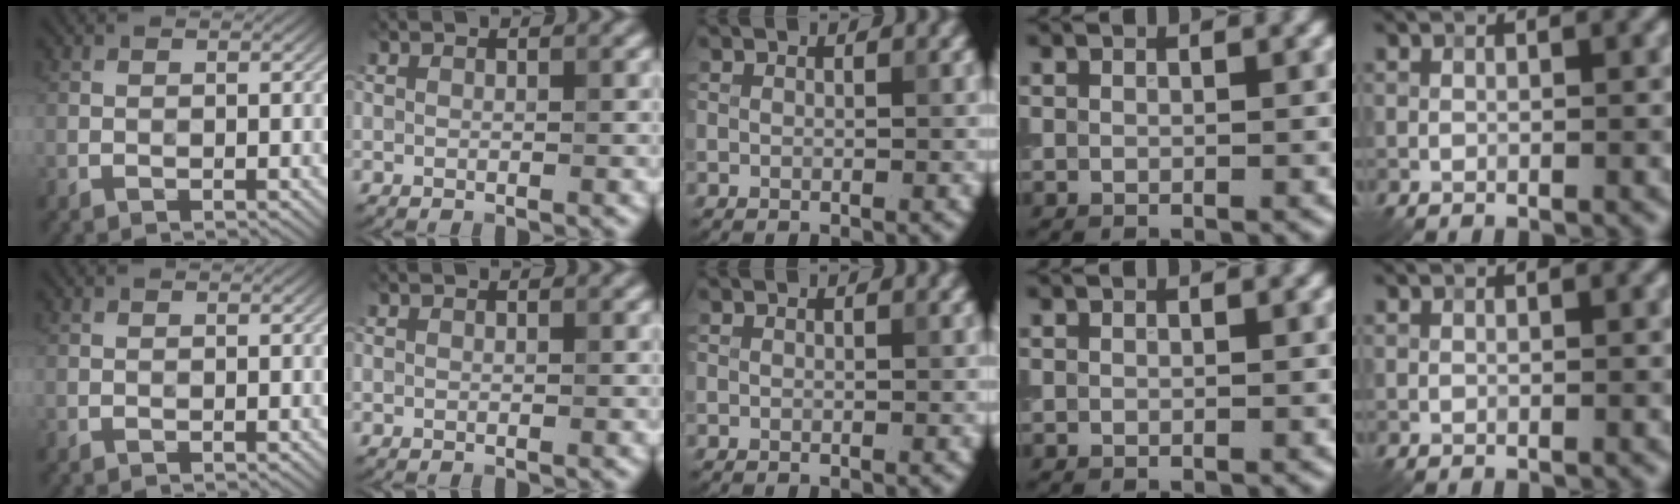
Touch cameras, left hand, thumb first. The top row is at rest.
{}